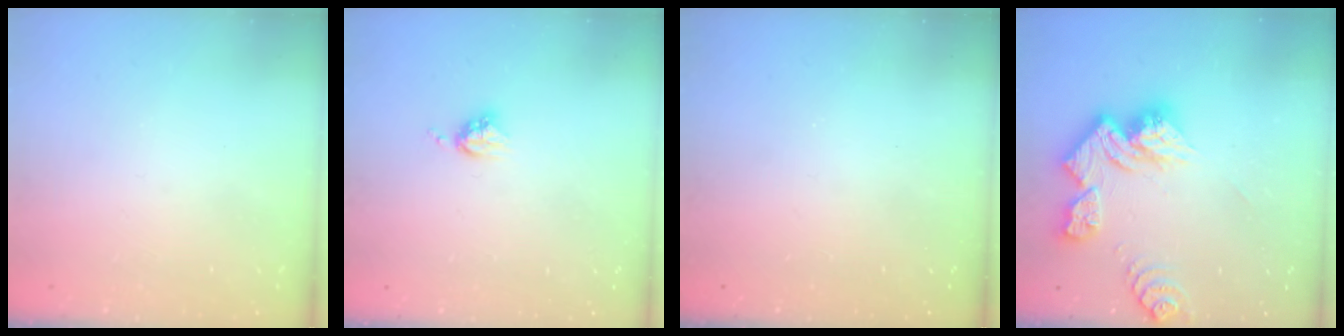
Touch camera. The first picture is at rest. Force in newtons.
{"total": 3.7, "press": 3.7, "slide": 0.5}
{"total": 0.0}
{"total": 14.5, "press": 14.4, "slide": 1.5}